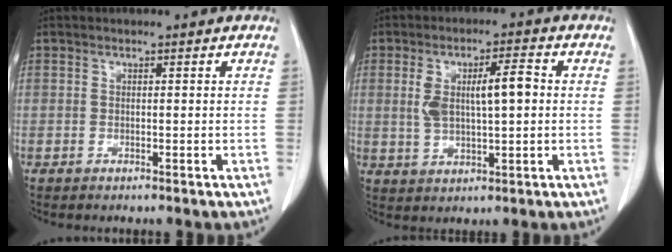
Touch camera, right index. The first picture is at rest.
{"total": 7.7, "force": [0.9, 2.1, 7.3], "torque": [-0.137, 0.018, 0.023]}